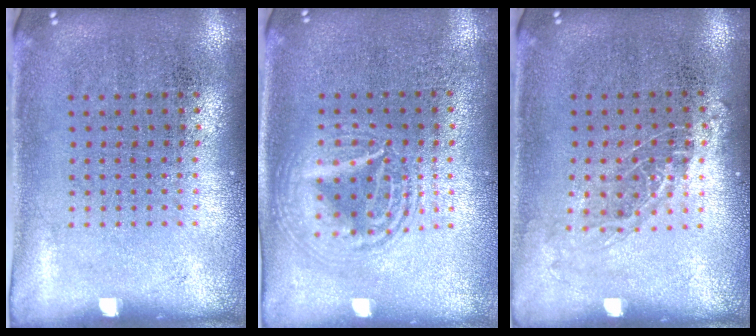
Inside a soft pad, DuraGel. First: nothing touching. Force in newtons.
{"total": 2.8, "press": 2.8, "slide": 0.3}
{"total": 1.0, "press": 0.9, "slide": 0.5}